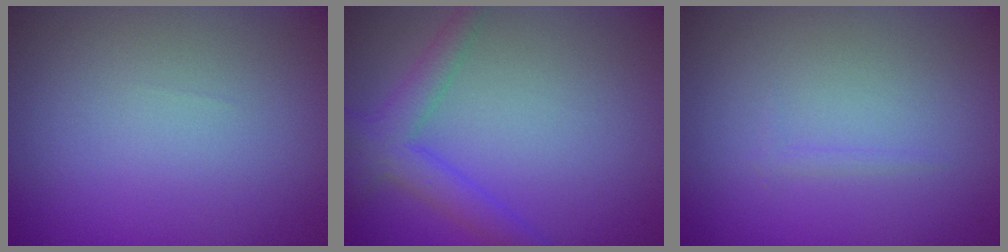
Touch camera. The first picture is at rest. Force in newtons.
{"total": 3.3, "press": 3.3, "slide": 0.1}
{"total": 0.6, "press": 0.5, "slide": 0.1}